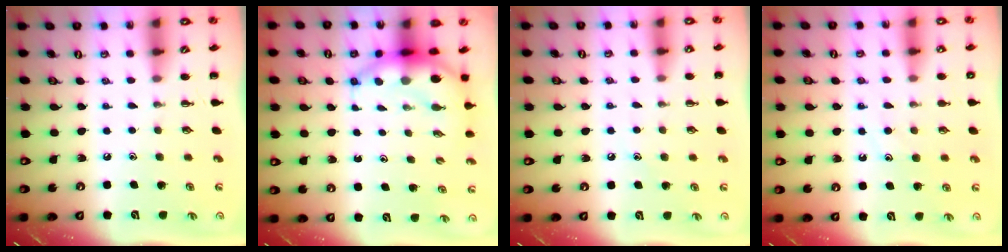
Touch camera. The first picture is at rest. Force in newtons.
{"total": 6.7, "press": 6.5, "slide": 1.5}
{"total": 6.7, "press": 6.5, "slide": 1.9}
{"total": 9.5, "press": 9.5, "slide": 0.7}